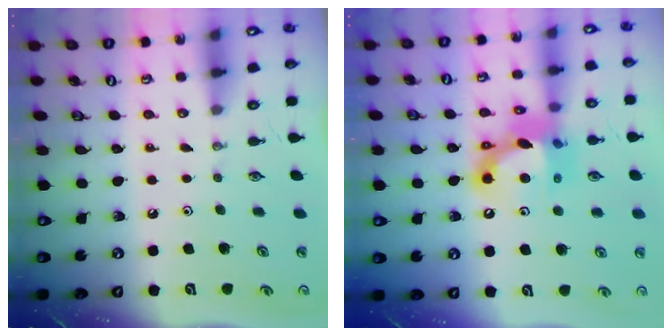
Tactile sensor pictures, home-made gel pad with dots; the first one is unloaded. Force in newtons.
{"total": 14.5, "press": 14.4, "slide": 1.5}